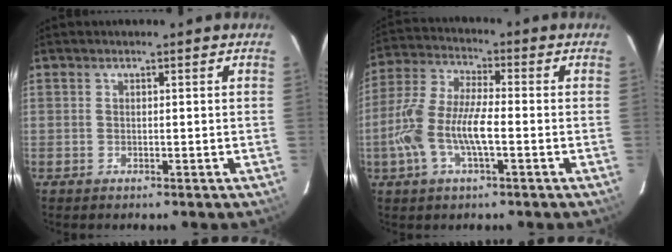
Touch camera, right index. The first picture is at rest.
{"total": 11.8, "force": [-3.0, 3.8, 10.8], "torque": [-0.236, 0.003, -0.061]}